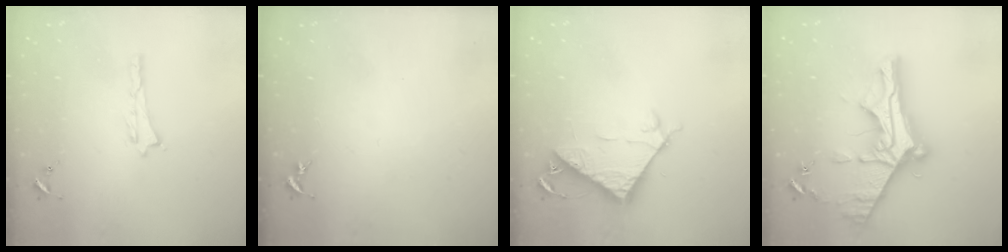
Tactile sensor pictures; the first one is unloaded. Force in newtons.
{"total": 0.0}
{"total": 7.6, "press": 7.6, "slide": 0.6}
{"total": 13.3, "press": 13.2, "slide": 1.4}